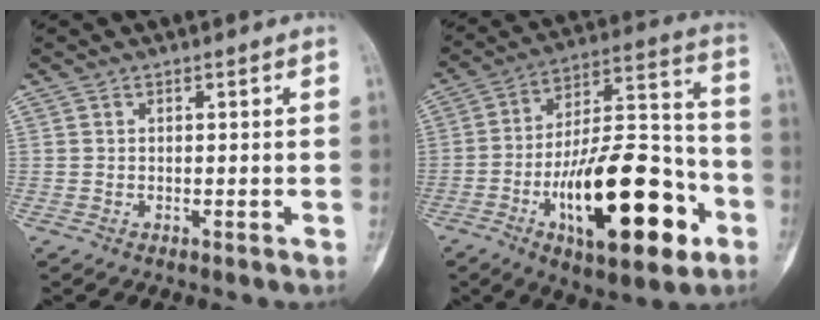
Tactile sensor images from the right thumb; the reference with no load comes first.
{"total": 26.4, "force": [-10.0, 10.5, 22.0], "torque": [-0.355, 0.050, -0.153]}